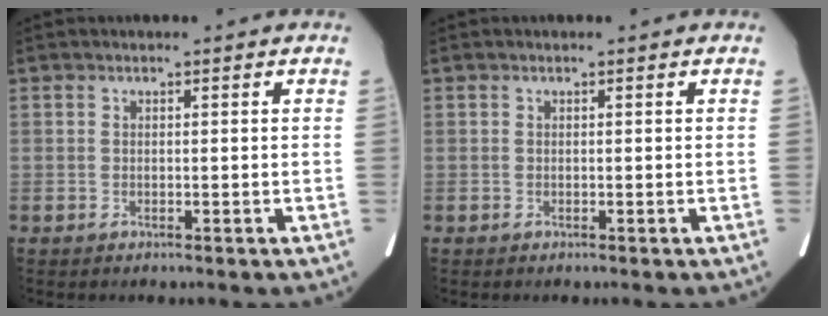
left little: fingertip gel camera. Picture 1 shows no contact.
{"total": 0.0}